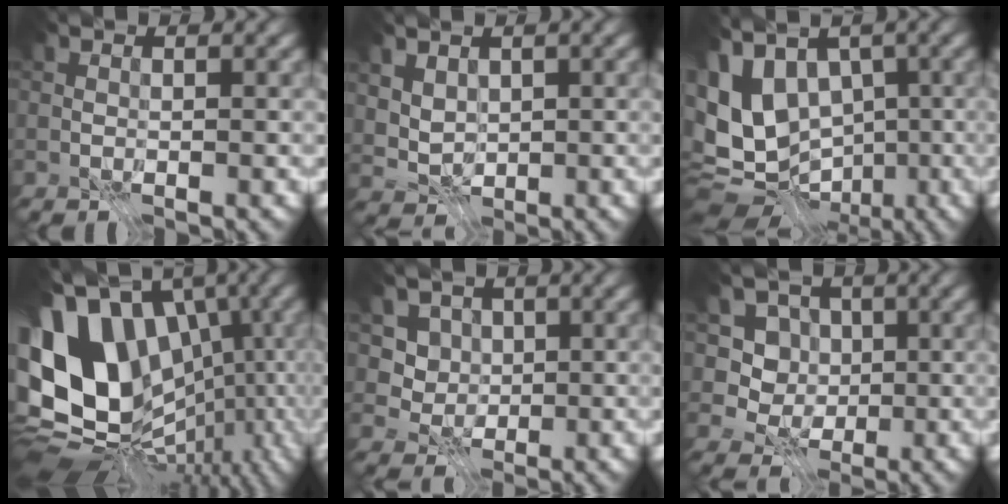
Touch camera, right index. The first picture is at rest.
{"total": 3.3, "force": [1.4, 2.4, 1.7], "torque": [-0.042, 0.004, 0.043]}
{"total": 10.6, "force": [-0.8, 8.4, 6.4], "torque": [-0.137, 0.015, 0.000]}
{"total": 16.9, "force": [-0.3, 13.0, 10.7], "torque": [-0.206, -0.005, 0.022]}
{"total": 2.9, "force": [0.4, 2.8, 0.8], "torque": [-0.018, -0.012, 0.007]}
{"total": 5.0, "force": [0.6, 4.6, 1.9], "torque": [-0.023, 0.000, -0.004]}